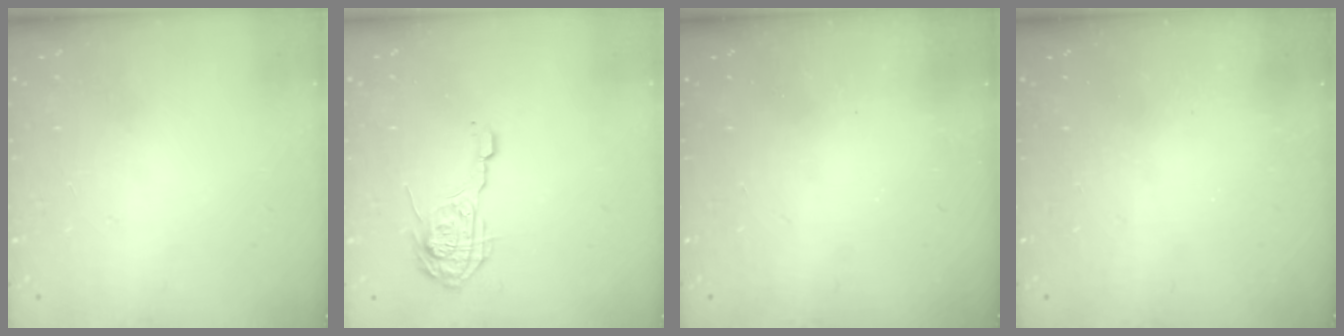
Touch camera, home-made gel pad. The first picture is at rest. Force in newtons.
{"total": 11.0, "press": 11.0, "slide": 0.5}
{"total": 2.4, "press": 2.3, "slide": 0.8}
{"total": 2.5, "press": 2.4, "slide": 0.8}